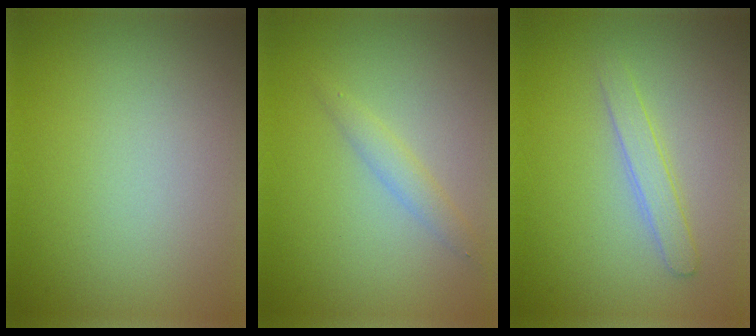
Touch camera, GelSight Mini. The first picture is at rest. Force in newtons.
{"total": 1.5, "press": 1.5, "slide": 0.1}
{"total": 1.7, "press": 1.7, "slide": 0.1}